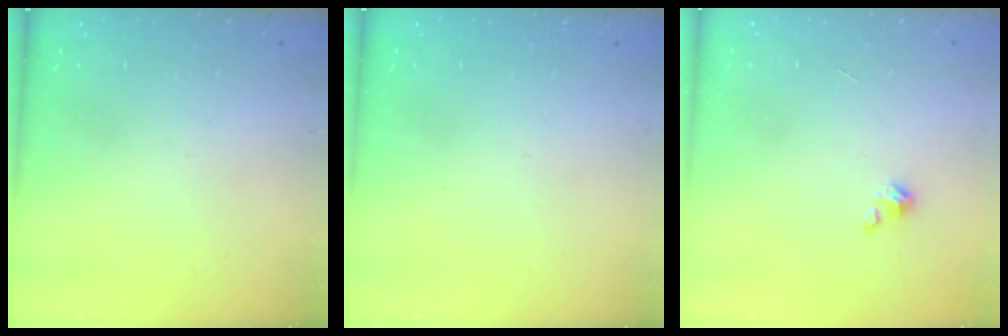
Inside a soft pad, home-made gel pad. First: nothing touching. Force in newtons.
{"total": 0.0}
{"total": 2.0, "press": 1.9, "slide": 0.3}